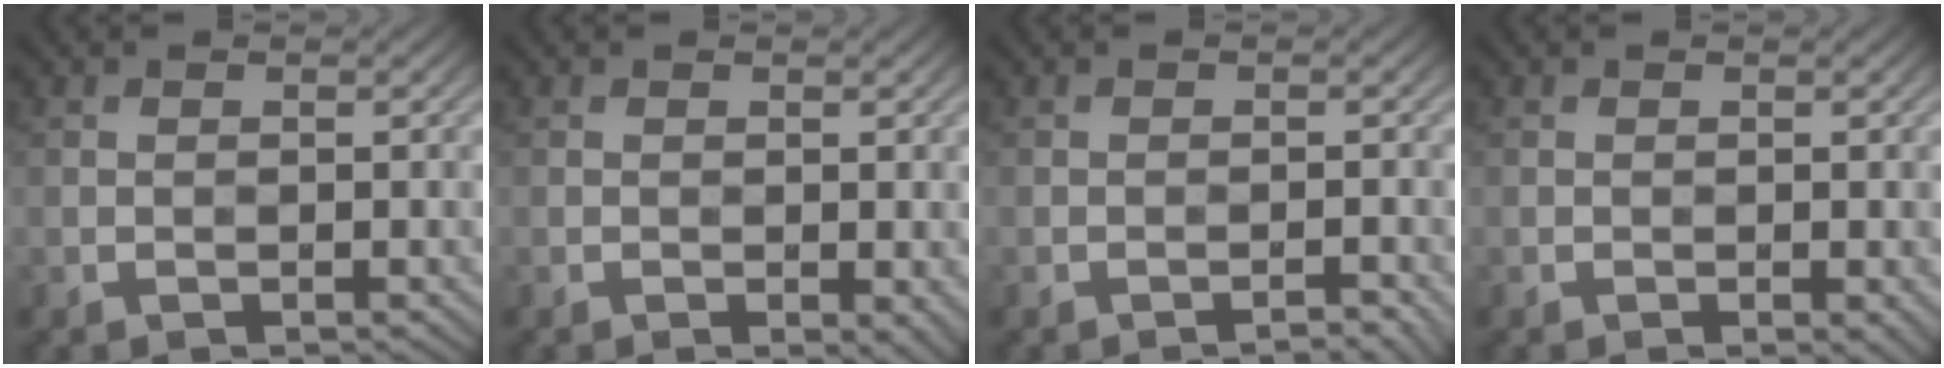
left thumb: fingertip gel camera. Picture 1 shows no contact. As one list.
[{"total": 1.5, "force": [-0.2, 0.6, 1.3], "torque": [-0.020, -0.007, -0.001]}, {"total": 1.3, "force": [-1.0, 0.1, 0.9], "torque": [-0.009, 0.007, -0.016]}, {"total": 0.9, "force": [-0.1, 0.2, 0.8], "torque": [-0.016, -0.005, -0.001]}]